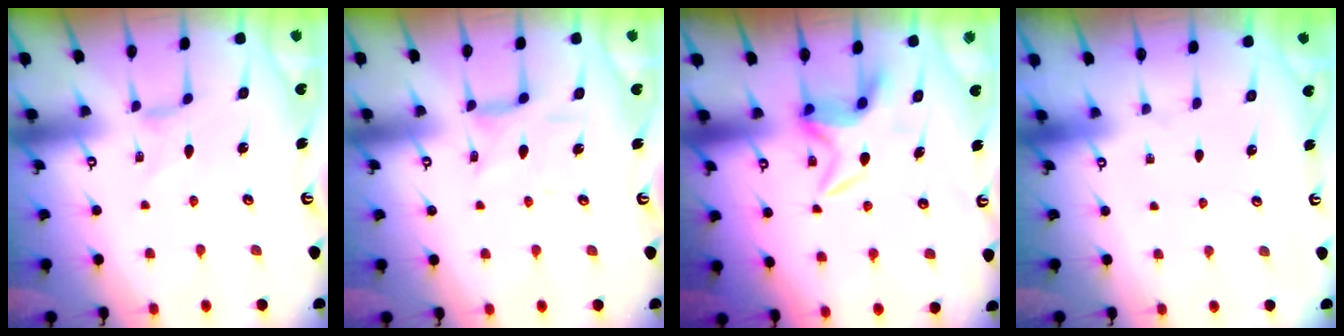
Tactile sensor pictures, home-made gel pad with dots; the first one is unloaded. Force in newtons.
{"total": 6.7, "press": 6.7, "slide": 0.4}
{"total": 5.9, "press": 5.9, "slide": 0.3}
{"total": 0.0}